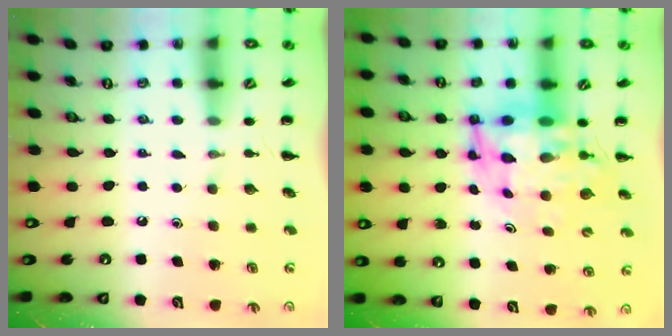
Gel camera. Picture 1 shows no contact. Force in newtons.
{"total": 7.1, "press": 6.8, "slide": 2.1}